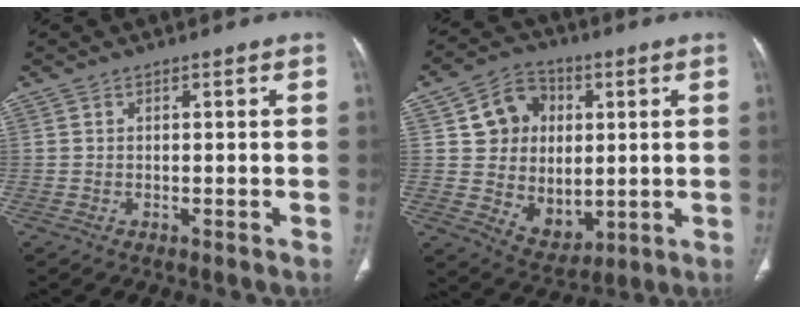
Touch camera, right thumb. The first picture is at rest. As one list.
[{"total": 14.0, "force": [2.5, 12.1, 6.5], "torque": [-0.051, -0.008, 0.056]}]